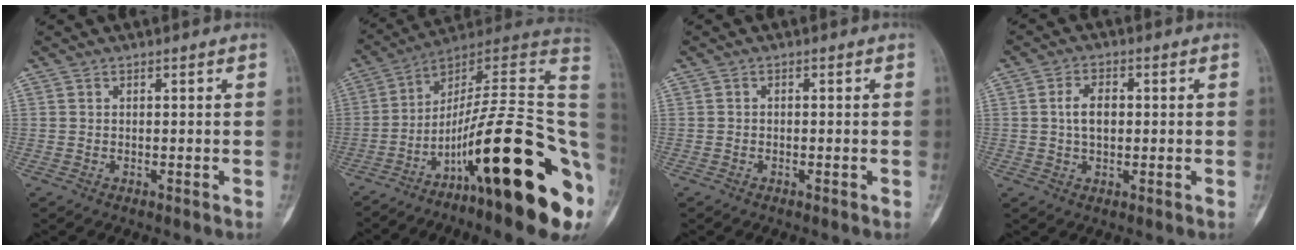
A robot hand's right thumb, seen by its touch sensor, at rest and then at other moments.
{"total": 29.9, "force": [-8.9, 7.0, 27.7], "torque": [-0.341, 0.062, -0.138]}
{"total": 0.5, "force": [-0.3, 0.2, 0.3], "torque": [-0.005, 0.001, -0.009]}
{"total": 4.9, "force": [0.4, 3.0, 3.9], "torque": [-0.070, 0.007, 0.005]}